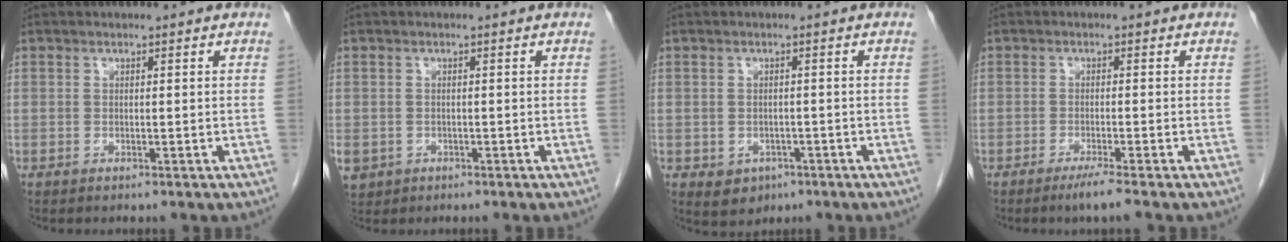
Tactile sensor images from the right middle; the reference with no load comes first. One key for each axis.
{"total": 4.5, "fx": -1.9, "fy": 3.8, "fz": 1.3, "tx": -0.034, "ty": -0.002, "tz": -0.026}
{"total": 3.7, "fx": -1.6, "fy": 3.0, "fz": 1.4, "tx": -0.019, "ty": 0.002, "tz": -0.012}
{"total": 2.7, "fx": -1.9, "fy": -0.7, "fz": 1.8, "tx": -0.039, "ty": -0.009, "tz": -0.037}